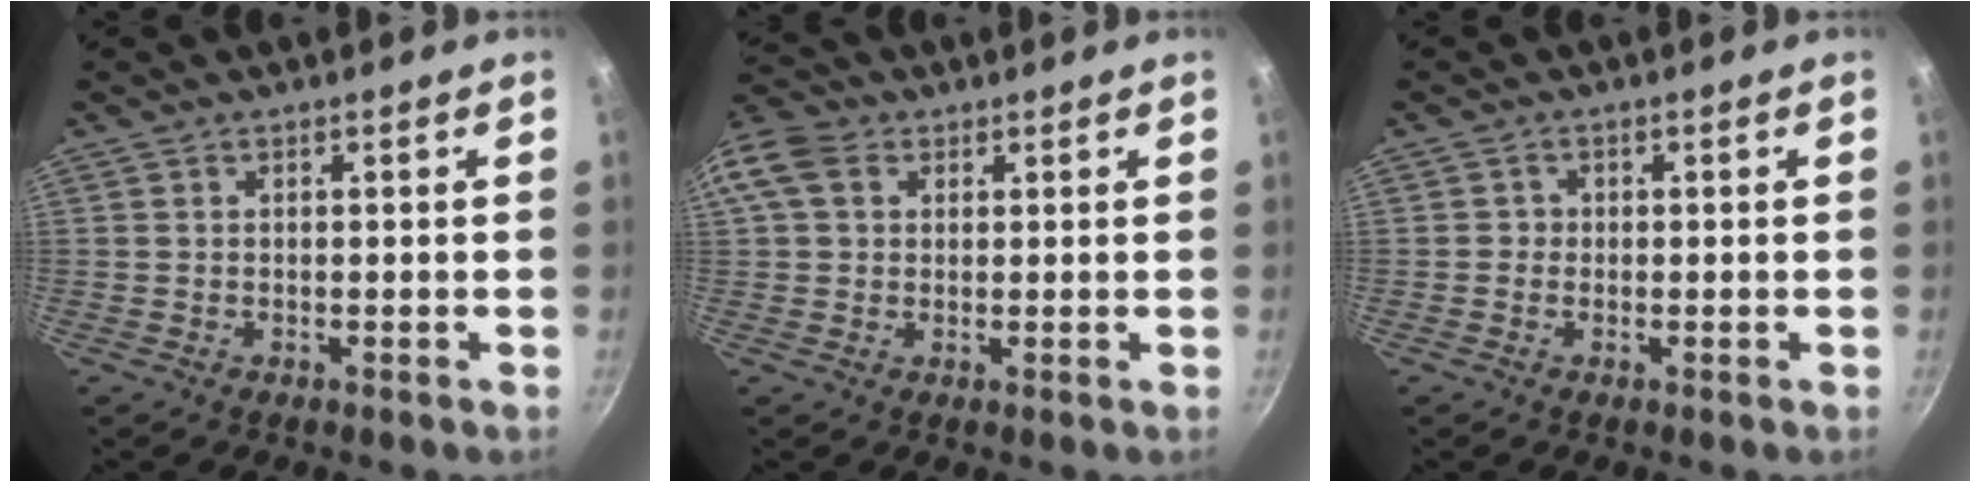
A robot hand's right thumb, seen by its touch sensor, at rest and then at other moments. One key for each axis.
{"total": 10.6, "fx": 3.0, "fy": 8.4, "fz": 5.8, "tx": -0.118, "ty": 0.020, "tz": 0.042}
{"total": 1.2, "fx": -0.2, "fy": 1.1, "fz": 0.2, "tx": 0.005, "ty": 0.000, "tz": -0.006}